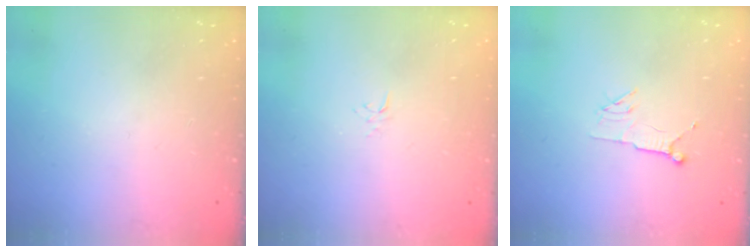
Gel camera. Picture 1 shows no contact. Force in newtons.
{"total": 2.6, "press": 2.6, "slide": 0.3}
{"total": 5.5, "press": 5.4, "slide": 0.8}